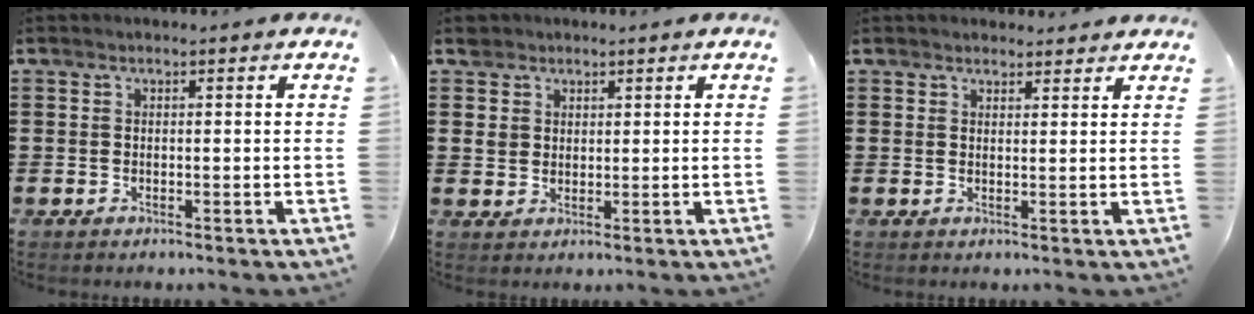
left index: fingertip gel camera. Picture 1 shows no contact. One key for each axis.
{"total": 3.4, "fx": 2.0, "fy": 2.8, "fz": 0.2, "tx": -0.009, "ty": 0.009, "tz": 0.036}
{"total": 2.1, "fx": 2.0, "fy": 0.5, "fz": 0.0, "tx": -0.004, "ty": -0.001, "tz": 0.040}